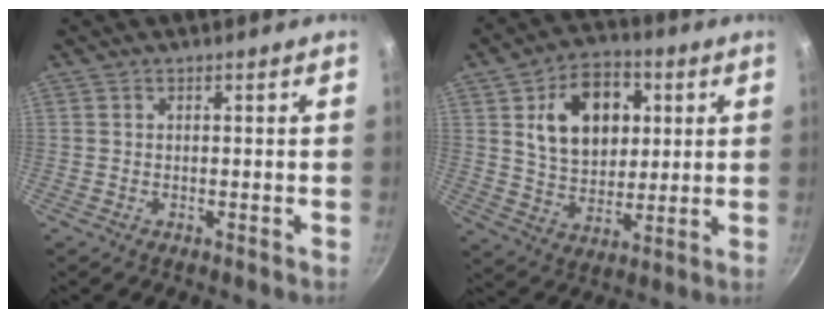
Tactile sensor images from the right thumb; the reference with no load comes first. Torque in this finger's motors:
{"motor_torque": [-0.72, 1.33, 0.37, 0.58, 0.28]}